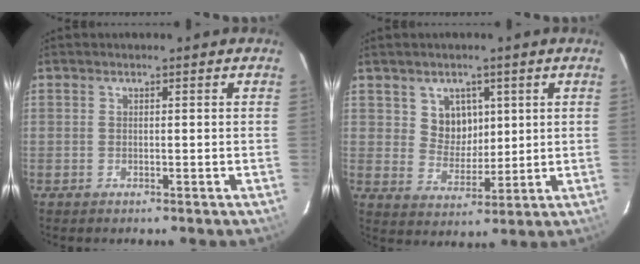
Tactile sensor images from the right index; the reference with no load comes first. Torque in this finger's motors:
{"motor_torque": [0.18, -0.10, 0.07, 0.03]}